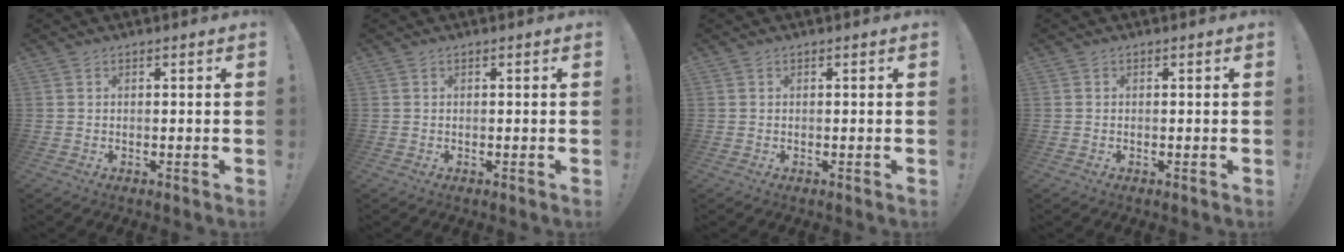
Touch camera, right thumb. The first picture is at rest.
{"total": 0.0}
{"total": 0.0}
{"total": 0.0}